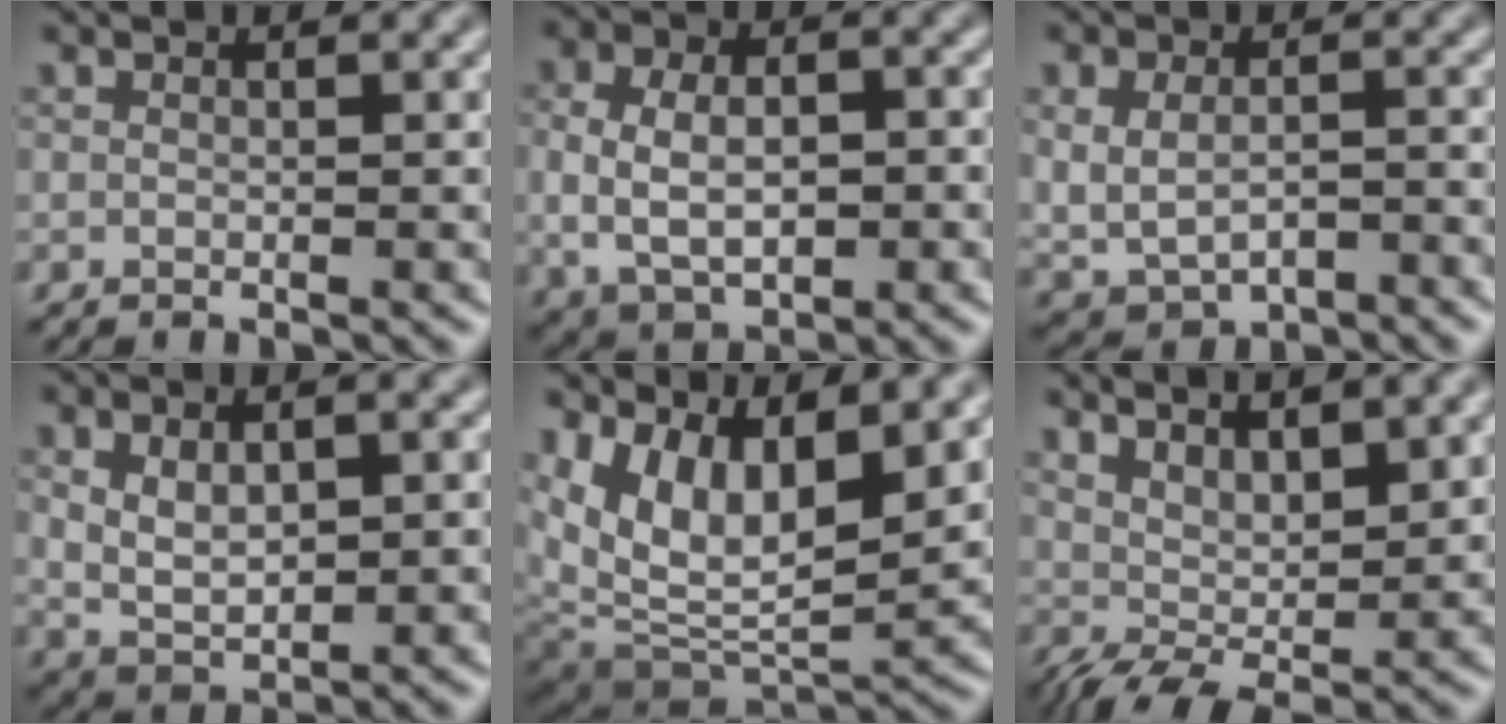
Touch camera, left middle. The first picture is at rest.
{"total": 6.8, "force": [-0.4, 4.3, 5.2], "torque": [-0.094, -0.001, 0.003]}
{"total": 4.6, "force": [-0.8, 3.3, 3.1], "torque": [-0.057, -0.013, -0.002]}
{"total": 5.0, "force": [0.5, 2.9, 4.1], "torque": [-0.084, 0.000, 0.018]}
{"total": 10.2, "force": [3.7, 5.2, 7.9], "torque": [-0.140, -0.017, 0.076]}
{"total": 4.7, "force": [2.3, 1.5, 3.8], "torque": [-0.068, -0.005, 0.044]}